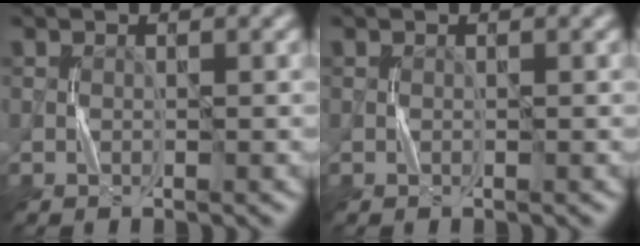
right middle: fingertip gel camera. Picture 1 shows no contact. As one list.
[{"total": 0.0}]